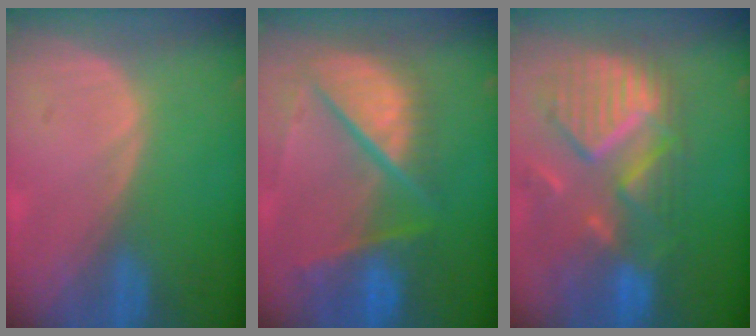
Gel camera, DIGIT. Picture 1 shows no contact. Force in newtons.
{"total": 11.0, "press": 9.2, "slide": 6.1}
{"total": 11.8, "press": 10.4, "slide": 5.7}